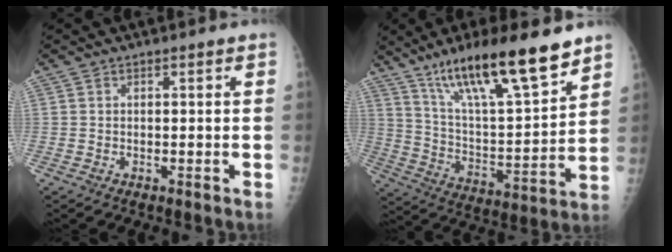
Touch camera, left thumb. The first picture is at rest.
{"total": 21.3, "force": [14.7, 4.1, 14.9], "torque": [-0.234, -0.063, 0.257]}